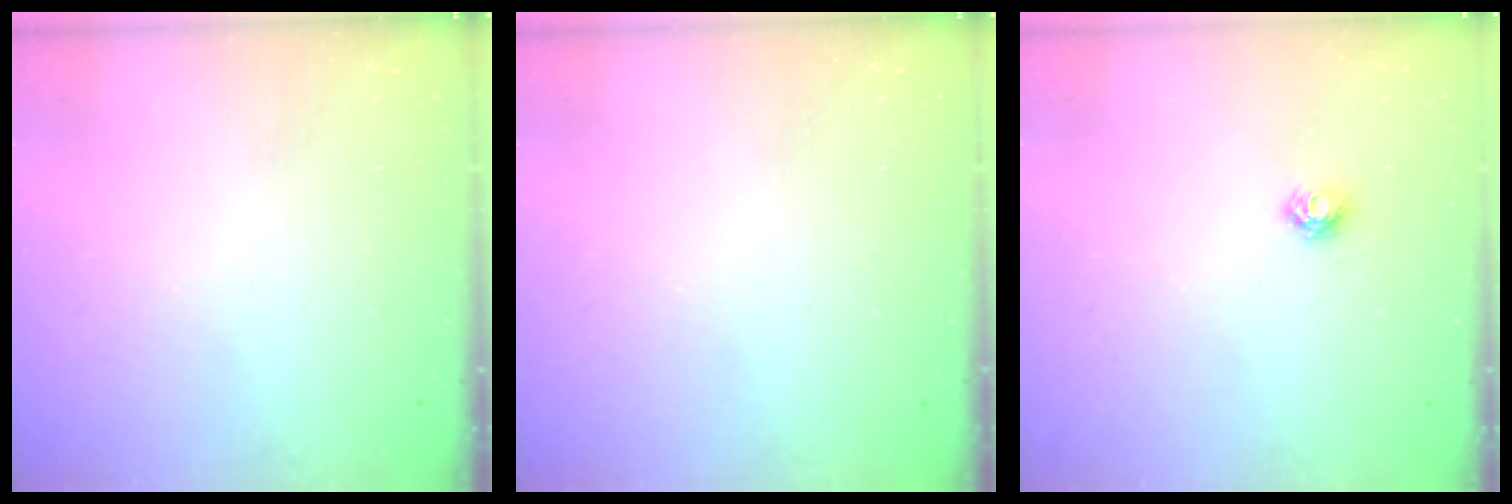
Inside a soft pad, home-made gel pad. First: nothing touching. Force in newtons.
{"total": 0.0}
{"total": 4.0, "press": 4.0, "slide": 0.5}